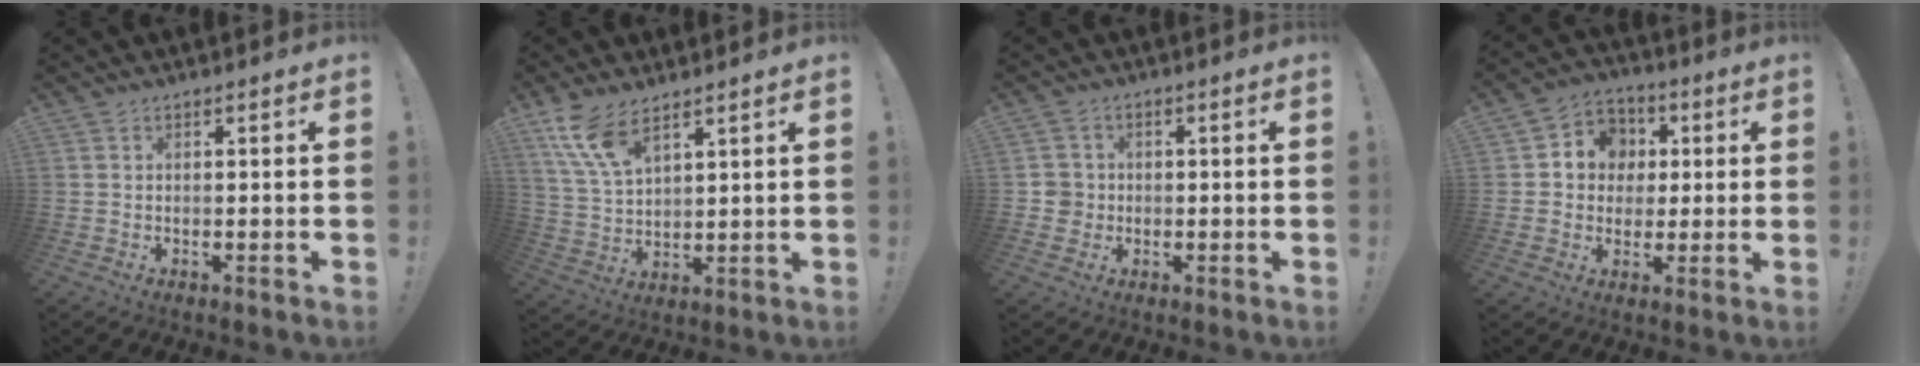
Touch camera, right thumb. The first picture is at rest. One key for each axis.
{"total": 10.2, "fx": 7.1, "fy": 4.0, "fz": 6.2, "tx": -0.129, "ty": -0.027, "tz": 0.138}
{"total": 4.2, "fx": -0.7, "fy": 4.0, "fz": 1.2, "tx": -0.024, "ty": 0.010, "tz": -0.011}
{"total": 8.6, "fx": 0.2, "fy": 8.1, "fz": 2.7, "tx": -0.033, "ty": 0.004, "tz": 0.012}